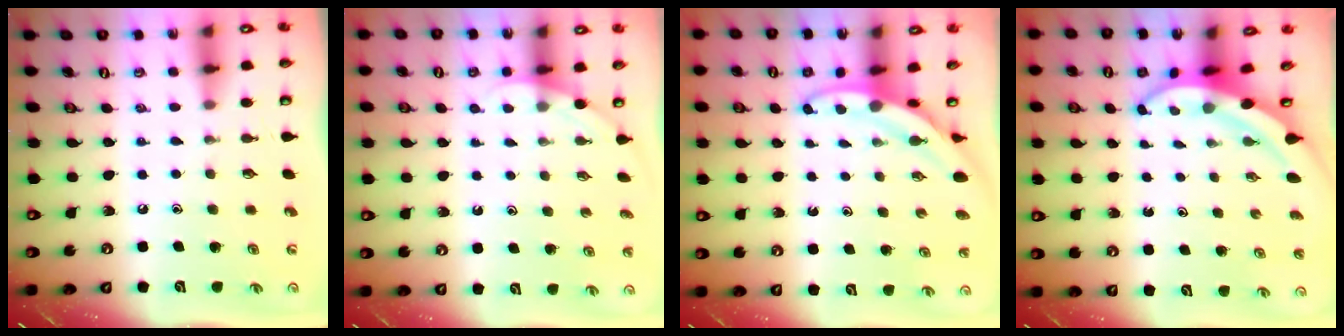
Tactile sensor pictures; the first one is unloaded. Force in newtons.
{"total": 2.5, "press": 2.5, "slide": 0.2}
{"total": 4.0, "press": 4.0, "slide": 0.2}
{"total": 4.4, "press": 4.4, "slide": 0.4}